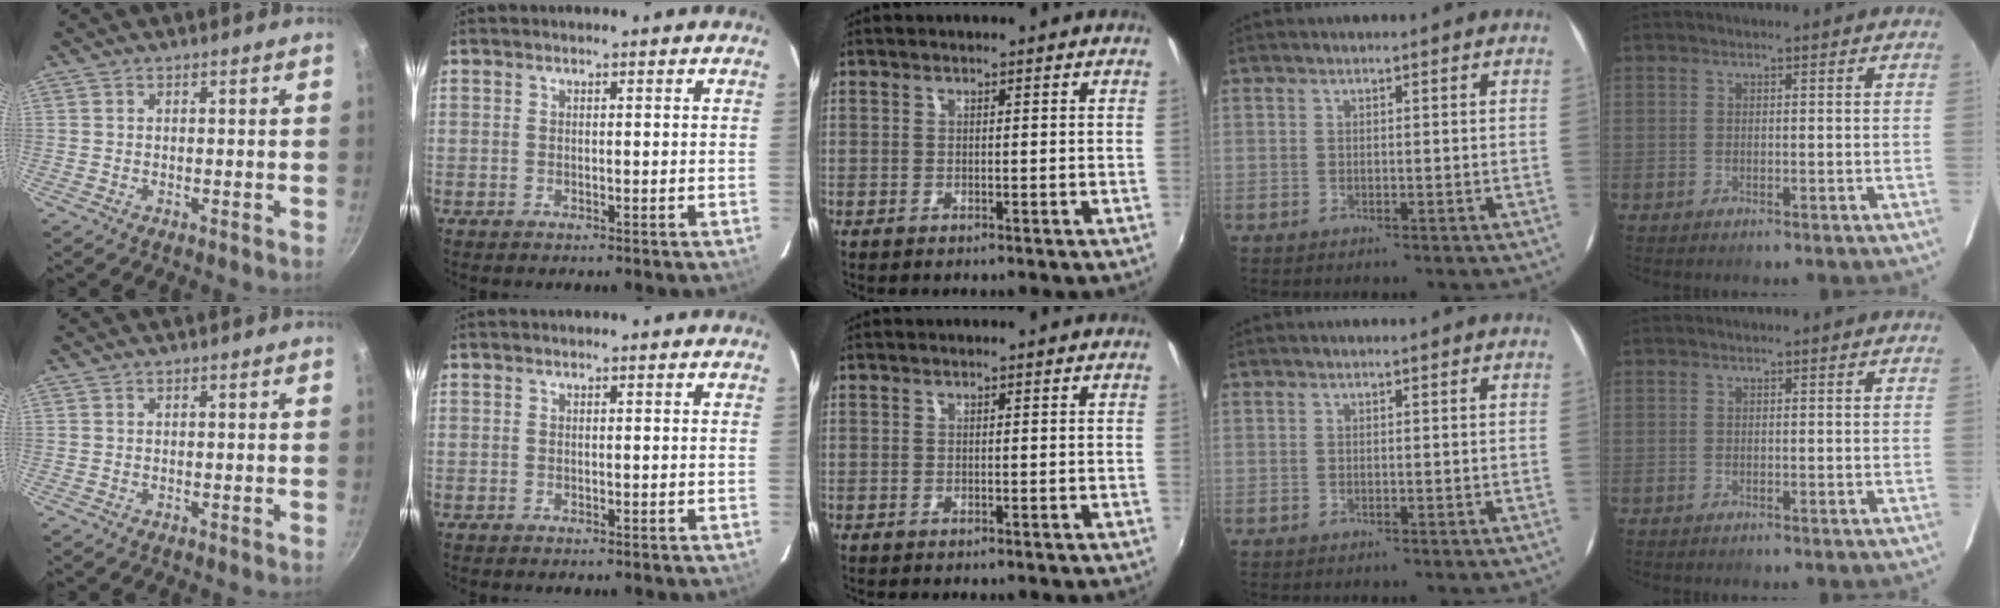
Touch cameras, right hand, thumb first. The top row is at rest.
{}